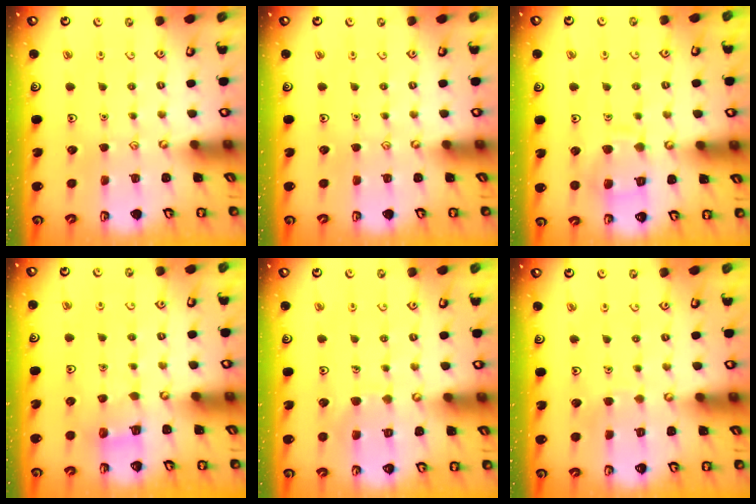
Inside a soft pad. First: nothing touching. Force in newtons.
{"total": 0.0}
{"total": 10.7, "press": 10.7, "slide": 0.9}
{"total": 4.1, "press": 4.1, "slide": 0.4}
{"total": 6.6, "press": 6.6, "slide": 0.5}
{"total": 2.4, "press": 2.4, "slide": 0.2}